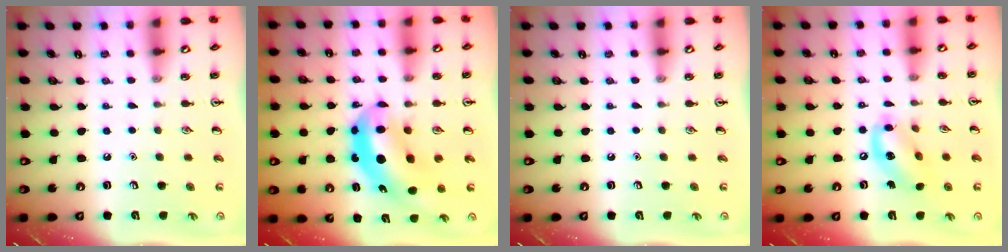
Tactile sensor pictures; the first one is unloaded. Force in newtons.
{"total": 9.9, "press": 9.5, "slide": 2.9}
{"total": 0.0}
{"total": 12.5, "press": 12.2, "slide": 2.8}